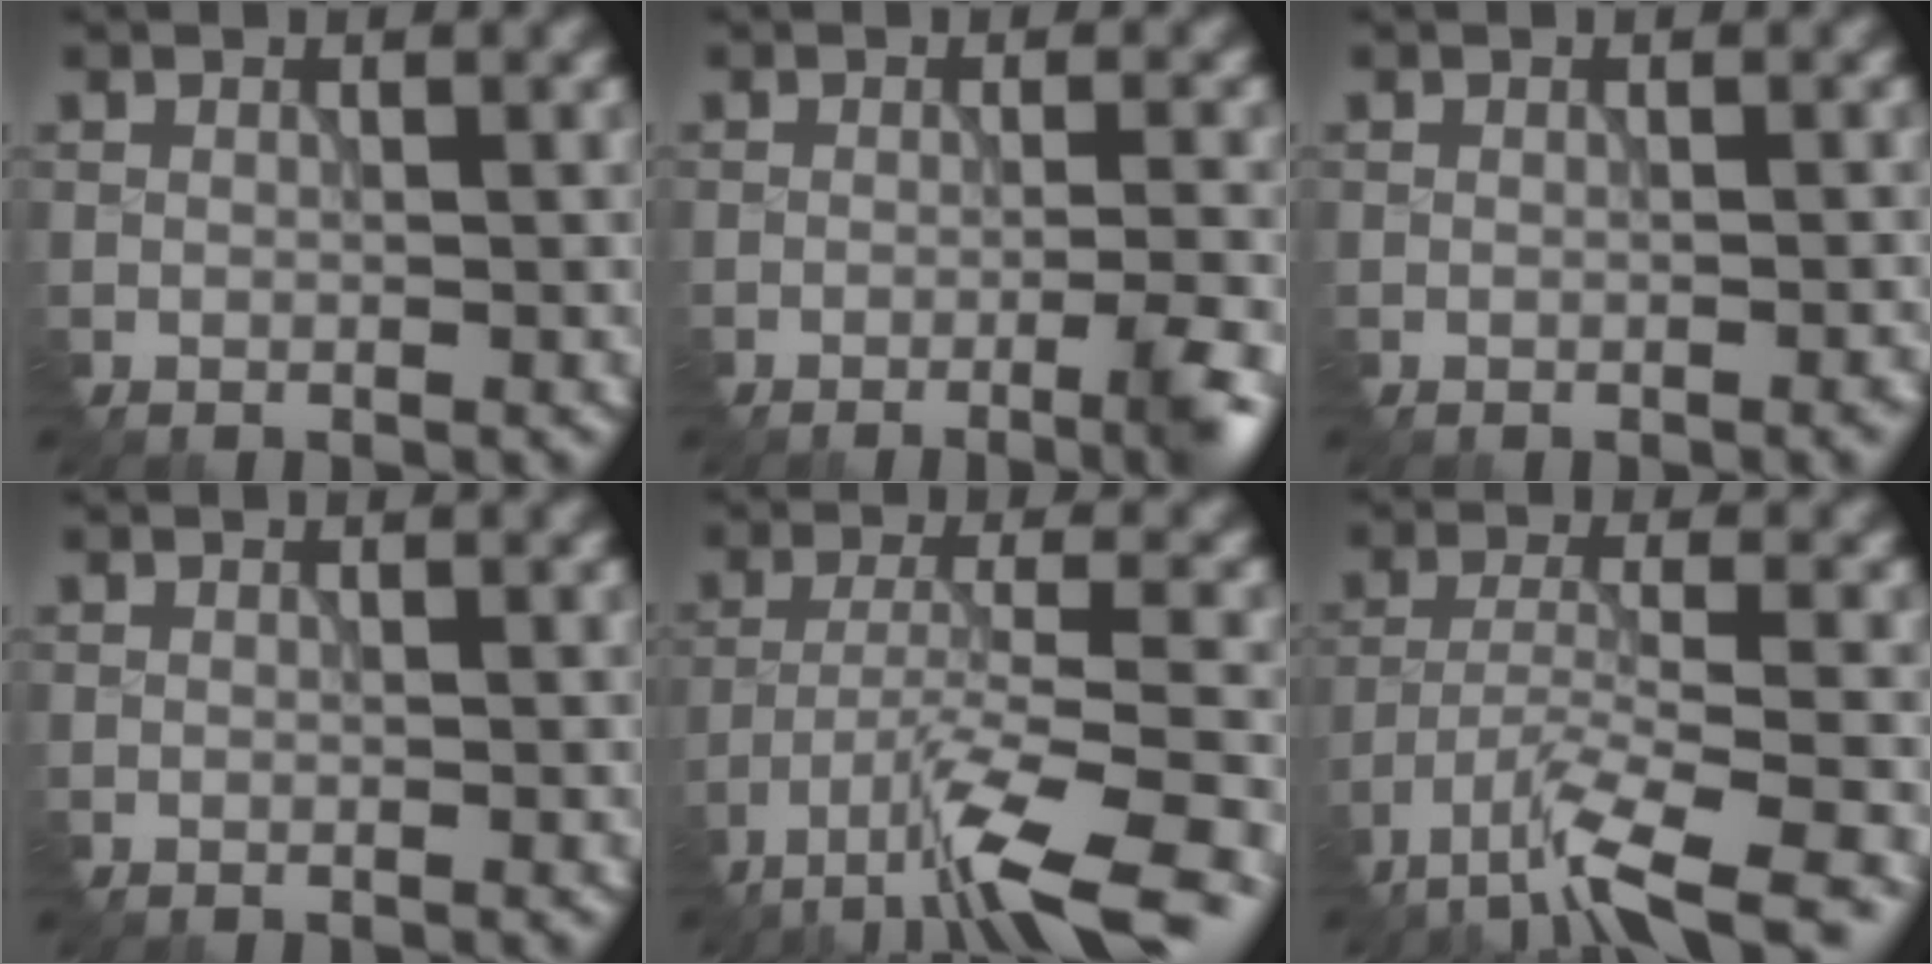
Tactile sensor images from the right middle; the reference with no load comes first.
{"total": 3.8, "force": [-1.9, 0.6, 3.2], "torque": [-0.046, 0.000, -0.035]}
{"total": 0.8, "force": [-0.5, 0.1, 0.7], "torque": [-0.010, -0.005, -0.006]}
{"total": 0.0}
{"total": 8.4, "force": [-6.0, 1.3, 5.7], "torque": [-0.099, -0.002, -0.105]}
{"total": 6.9, "force": [-5.1, 1.1, 4.5], "torque": [-0.078, -0.006, -0.091]}